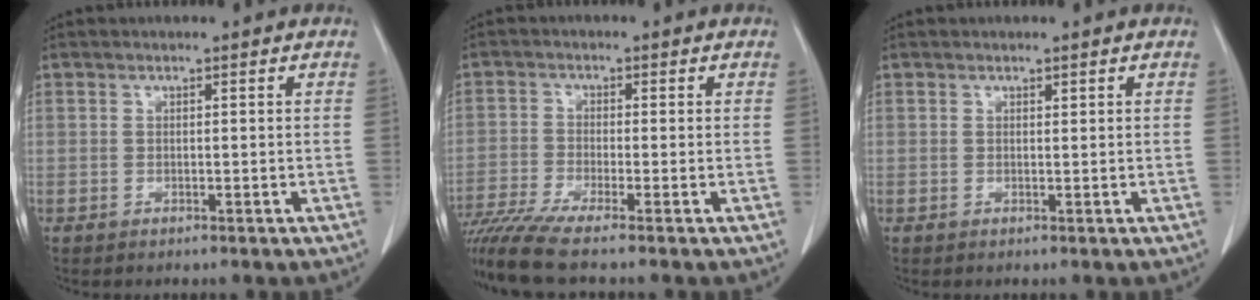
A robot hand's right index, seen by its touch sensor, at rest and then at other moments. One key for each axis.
{"total": 8.0, "fx": -6.7, "fy": -1.0, "fz": 4.3, "tx": -0.079, "ty": -0.020, "tz": -0.119}
{"total": 0.0}